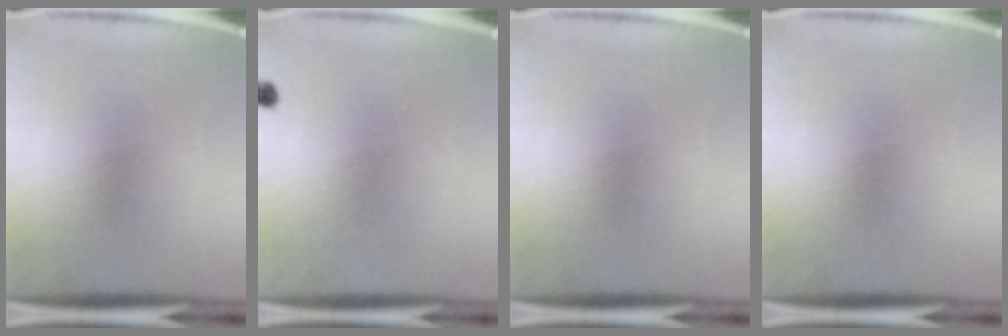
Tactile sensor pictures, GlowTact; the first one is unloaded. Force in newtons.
{"total": 0.8}
{"total": 0.0}
{"total": 0.0}